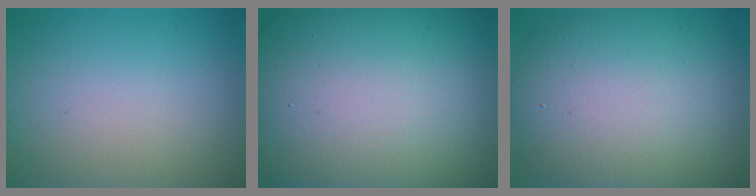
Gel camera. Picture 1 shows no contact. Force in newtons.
{"total": 23.4, "press": 23.3, "slide": 1.4}
{"total": 13.9, "press": 13.9, "slide": 0.6}